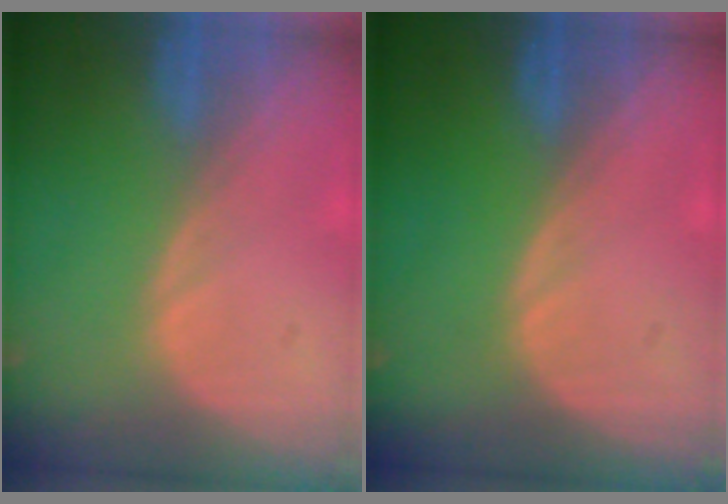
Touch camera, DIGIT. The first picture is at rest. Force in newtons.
{"total": 0.0}